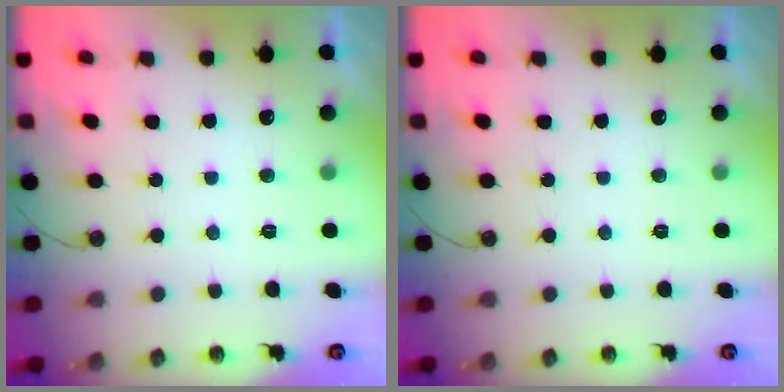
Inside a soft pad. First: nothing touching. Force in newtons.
{"total": 0.0}